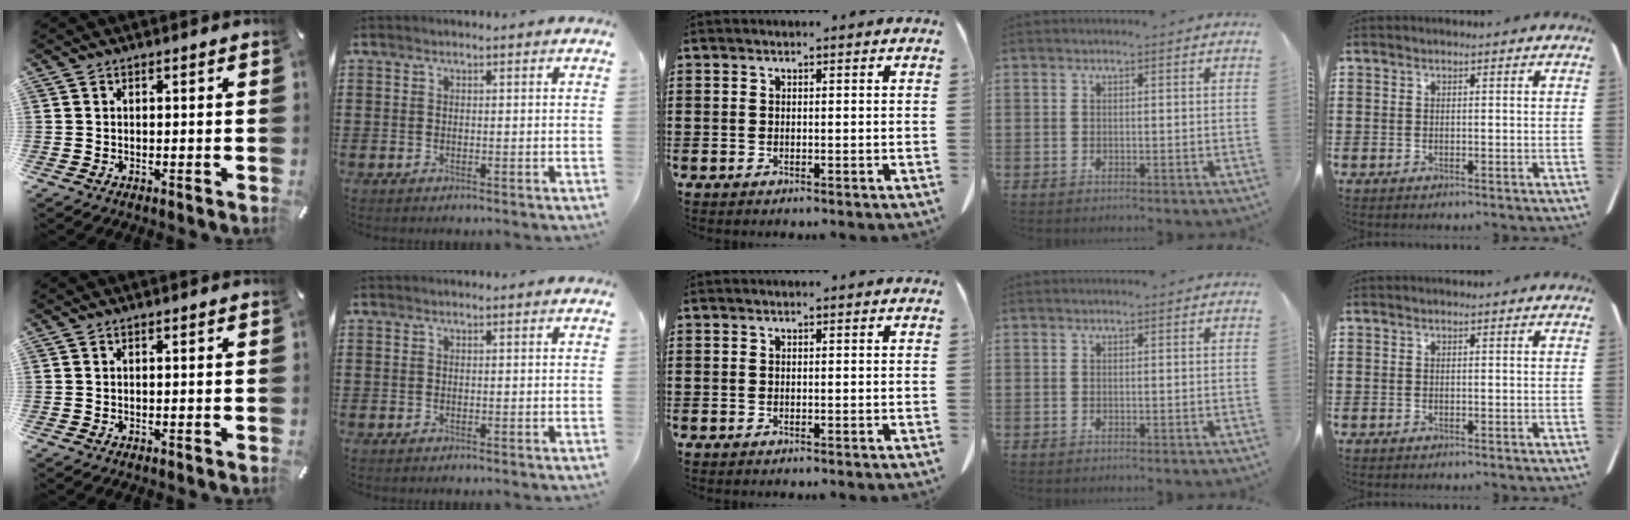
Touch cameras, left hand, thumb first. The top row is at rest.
{}